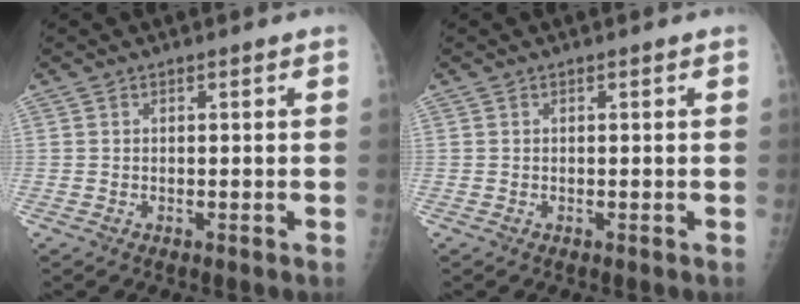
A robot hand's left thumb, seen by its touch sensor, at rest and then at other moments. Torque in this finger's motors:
{"motor_torque": [0.00, 0.00, 0.08, 0.08, 0.00]}